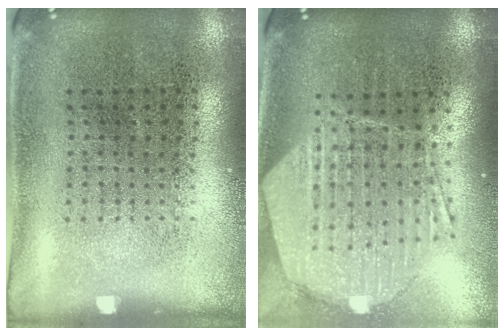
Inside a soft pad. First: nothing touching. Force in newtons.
{"total": 2.2, "press": 1.9, "slide": 1.1}